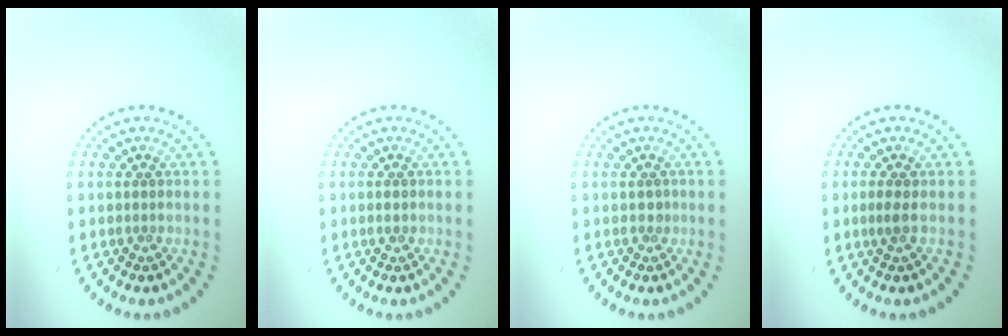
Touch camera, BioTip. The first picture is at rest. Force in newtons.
{"total": 0.7, "press": 0.7, "slide": 0.0}
{"total": 0.6, "press": 0.4, "slide": 0.4}
{"total": 0.9, "press": 0.7, "slide": 0.5}